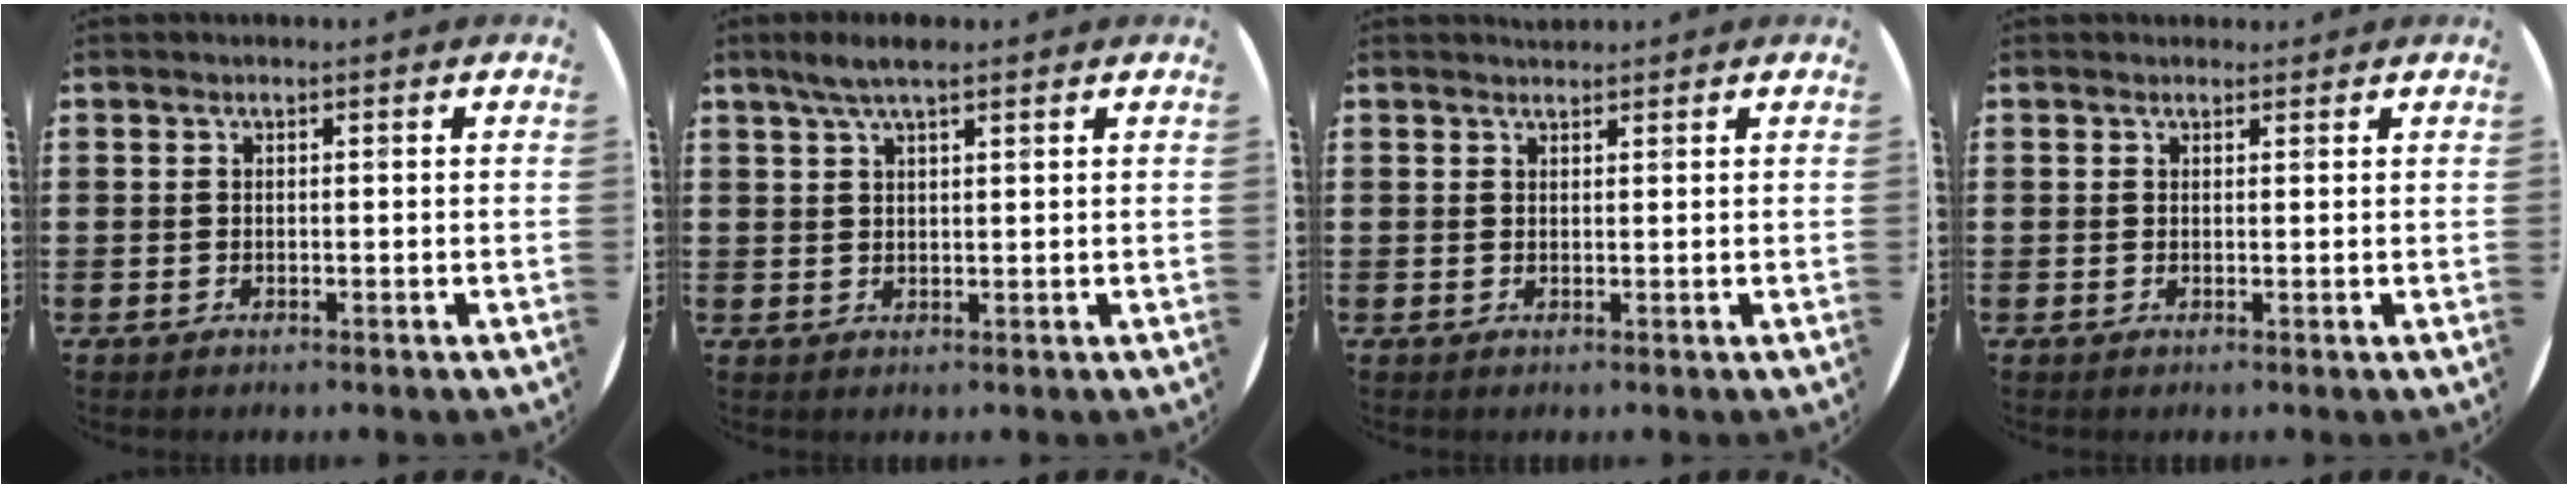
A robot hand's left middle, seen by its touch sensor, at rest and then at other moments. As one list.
[{"total": 3.6, "force": [2.6, 0.6, 2.4], "torque": [-0.051, 0.007, 0.045]}, {"total": 1.0, "force": [1.0, 0.1, -0.1], "torque": [0.000, 0.001, 0.020]}, {"total": 0.6, "force": [0.6, 0.3, 0.0], "torque": [-0.002, 0.002, 0.011]}]